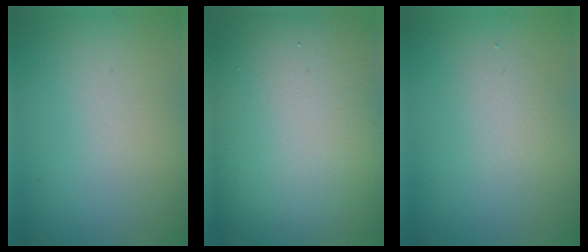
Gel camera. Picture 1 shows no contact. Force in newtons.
{"total": 17.3, "press": 17.3, "slide": 1.2}
{"total": 1.6, "press": 1.6, "slide": 0.2}